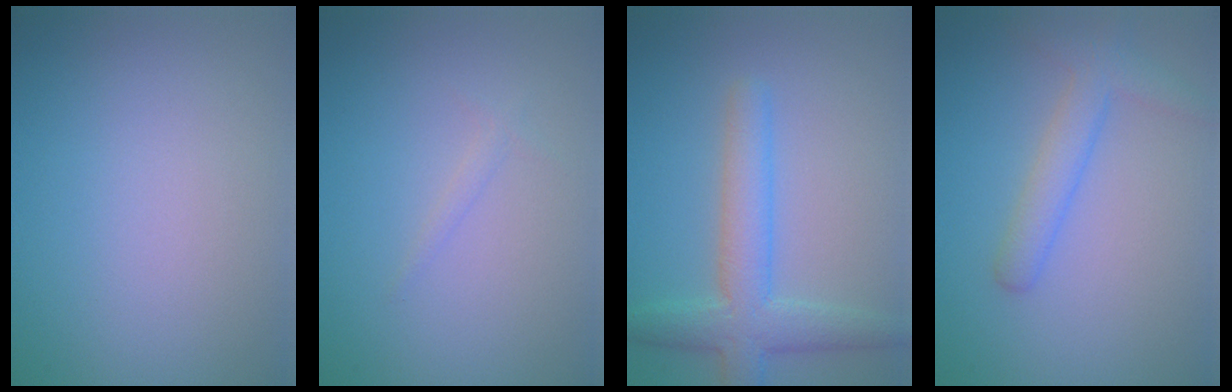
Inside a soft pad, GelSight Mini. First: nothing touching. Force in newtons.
{"total": 0.7, "press": 0.7, "slide": 0.1}
{"total": 4.7, "press": 4.7, "slide": 0.3}
{"total": 2.9, "press": 2.9, "slide": 0.2}